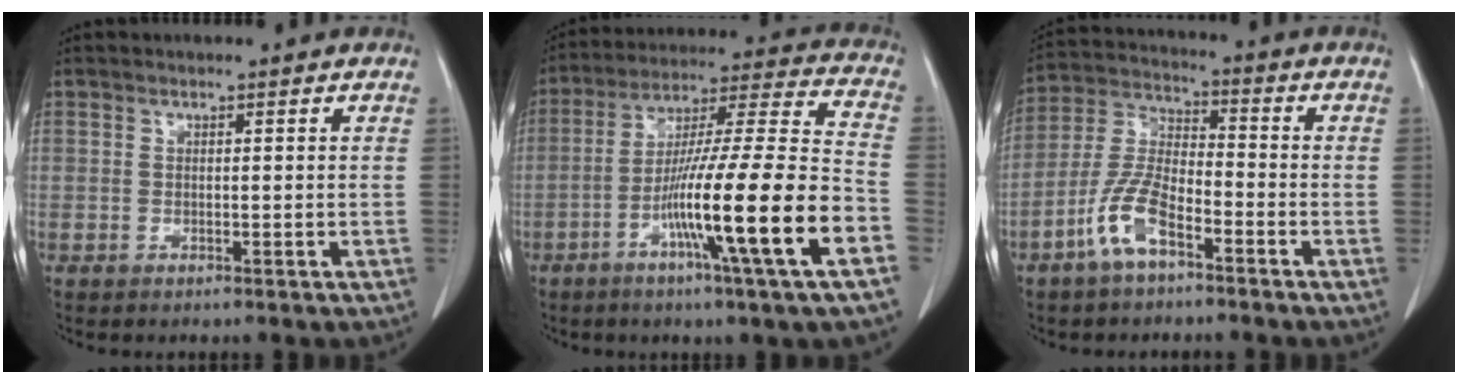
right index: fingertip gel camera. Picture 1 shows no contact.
{"total": 20.7, "force": [-8.0, -0.8, 19.1], "torque": [-0.310, -0.018, -0.141]}
{"total": 8.9, "force": [-5.0, 3.1, 6.7], "torque": [-0.154, 0.005, -0.100]}